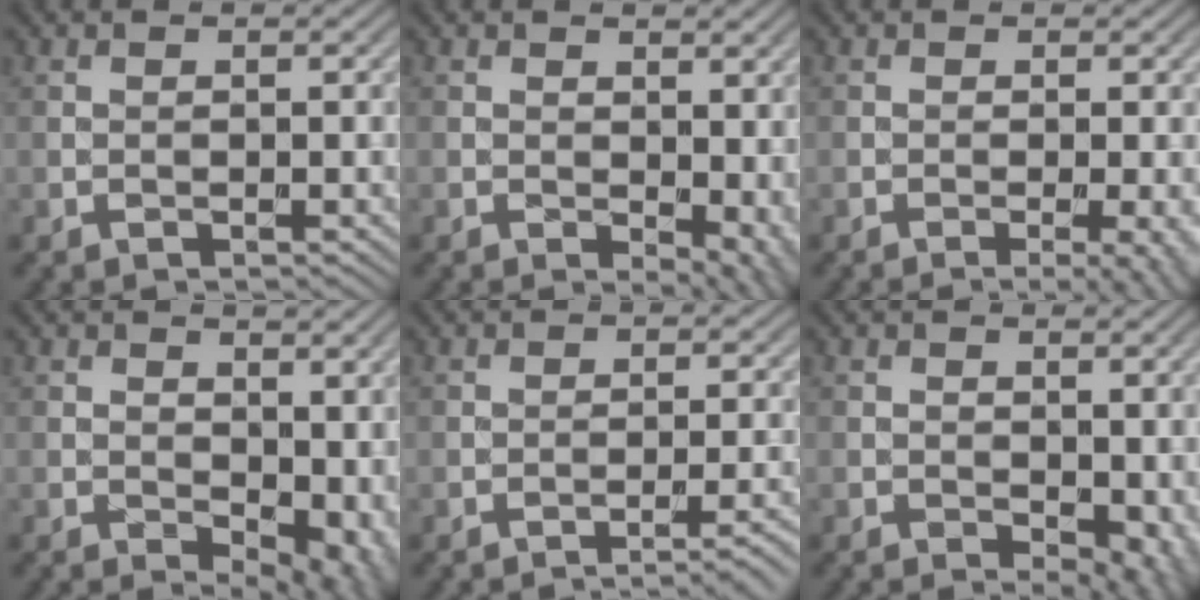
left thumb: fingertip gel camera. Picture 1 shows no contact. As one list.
[{"total": 5.4, "force": [-0.3, 3.0, 4.5], "torque": [-0.056, -0.012, 0.003]}, {"total": 3.9, "force": [-1.1, 0.8, 3.6], "torque": [-0.050, -0.004, -0.014]}, {"total": 8.8, "force": [0.3, 5.5, 6.9], "torque": [-0.094, -0.020, 0.023]}, {"total": 3.8, "force": [-2.4, 0.5, 2.8], "torque": [-0.037, 0.013, -0.045]}, {"total": 5.1, "force": [-0.9, 2.9, 4.1], "torque": [-0.058, -0.015, -0.006]}]